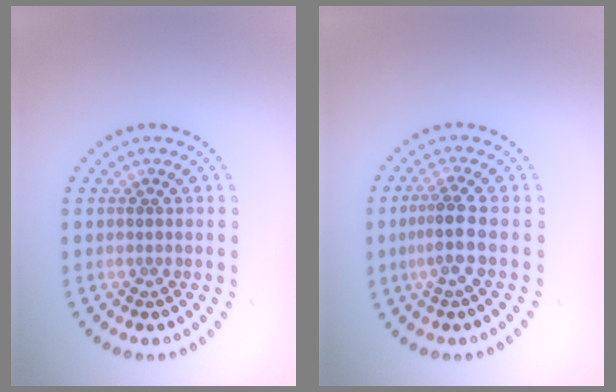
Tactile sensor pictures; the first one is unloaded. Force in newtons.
{"total": 2.5, "press": 2.0, "slide": 1.6}